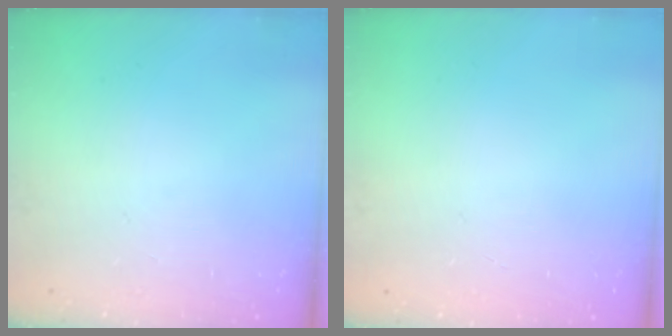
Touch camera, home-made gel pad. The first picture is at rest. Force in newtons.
{"total": 0.0}